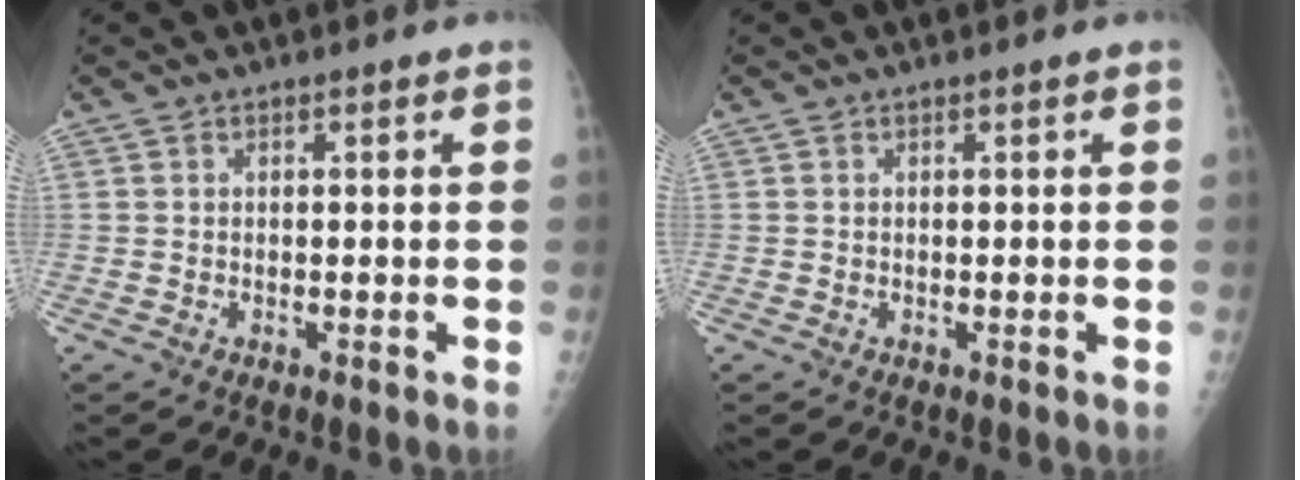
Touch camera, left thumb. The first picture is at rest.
{"total": 0.0}